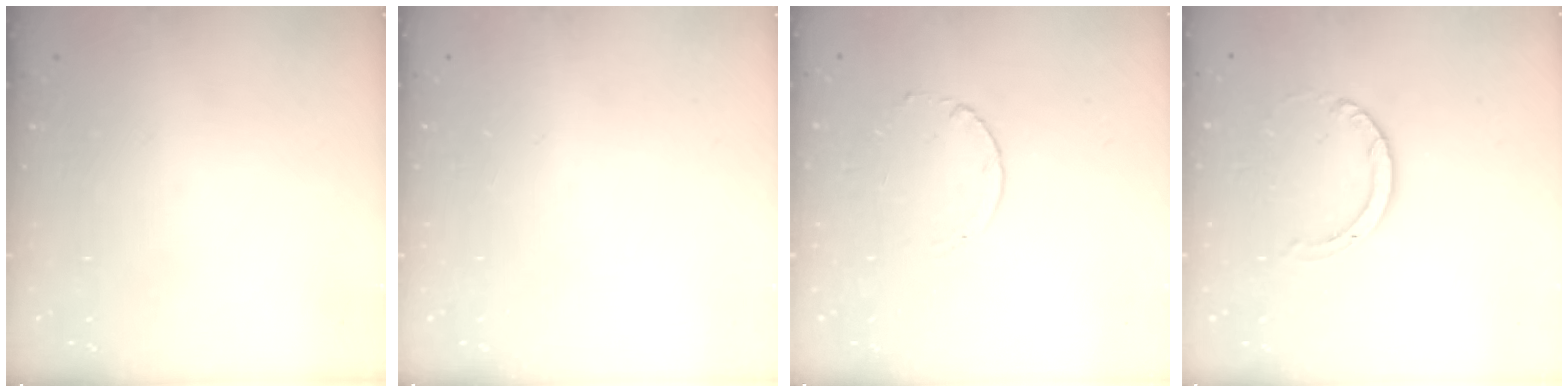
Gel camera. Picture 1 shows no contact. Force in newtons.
{"total": 0.0}
{"total": 1.7, "press": 1.7, "slide": 0.2}
{"total": 4.0, "press": 4.0, "slide": 0.2}